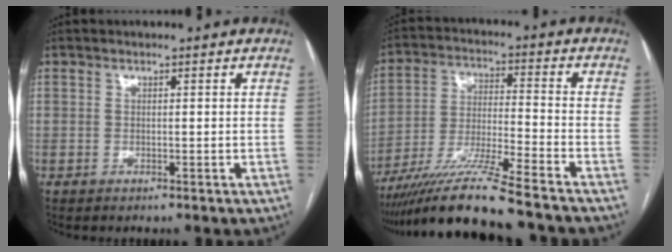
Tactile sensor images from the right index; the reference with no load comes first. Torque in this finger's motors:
{"motor_torque": [1.07, -1.07, 0.64, 0.15]}